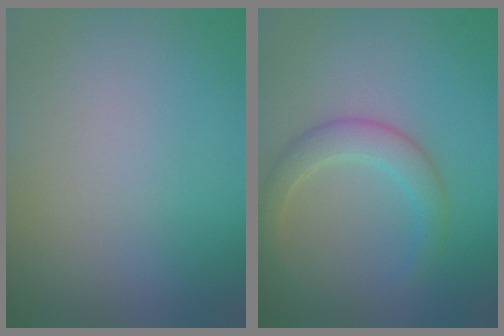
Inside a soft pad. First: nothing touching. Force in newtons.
{"total": 2.7, "press": 2.7, "slide": 0.2}